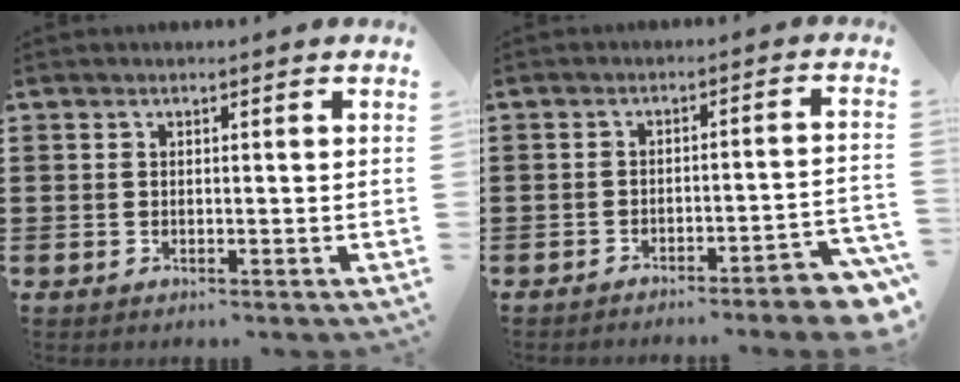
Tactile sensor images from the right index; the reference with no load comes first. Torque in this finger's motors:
{"motor_torque": [1.11, -1.03, 0.84, 0.03]}